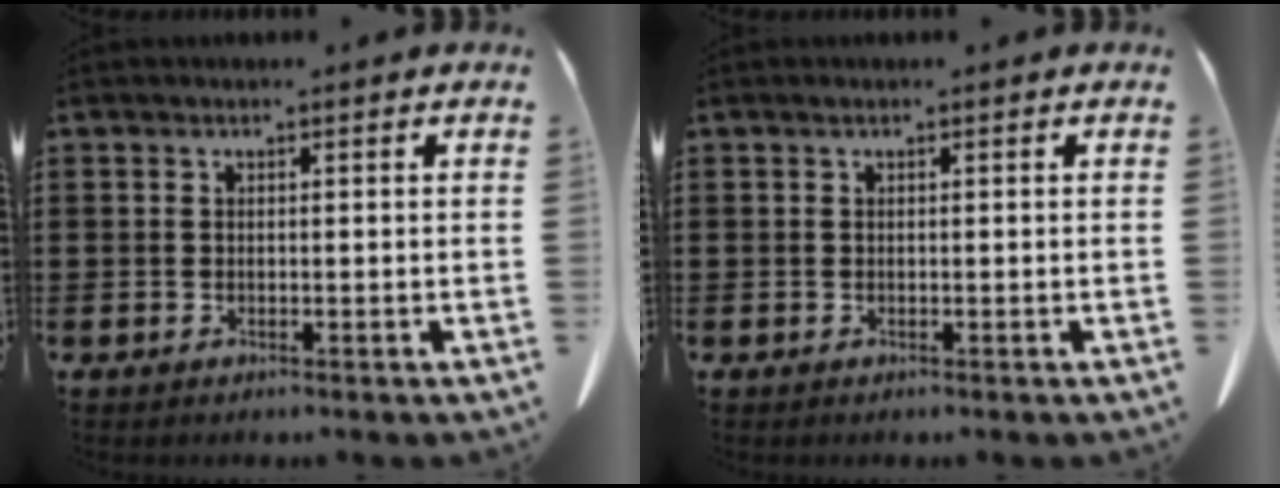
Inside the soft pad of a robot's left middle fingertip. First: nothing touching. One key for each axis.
{"total": 0.0}